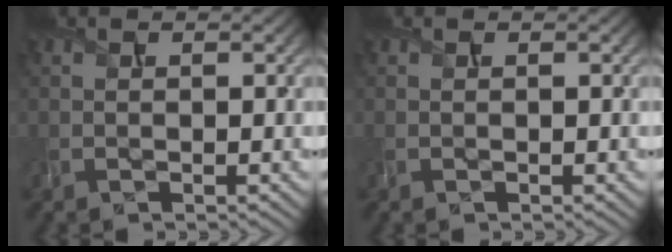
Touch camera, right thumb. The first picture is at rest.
{"total": 0.0}